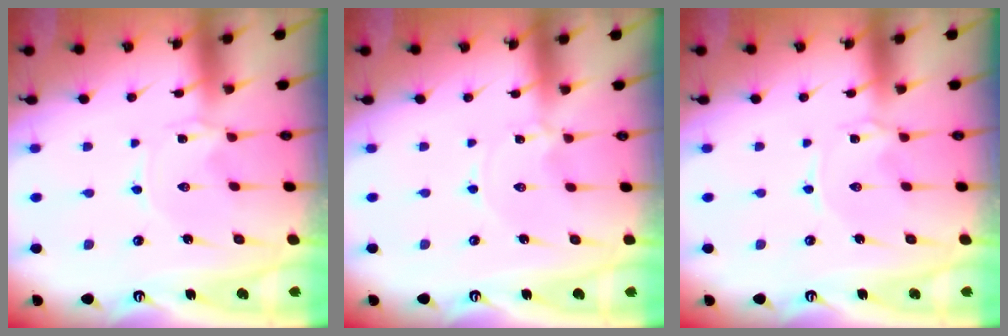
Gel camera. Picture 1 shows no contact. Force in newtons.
{"total": 0.0}
{"total": 0.8, "press": 0.7, "slide": 0.3}